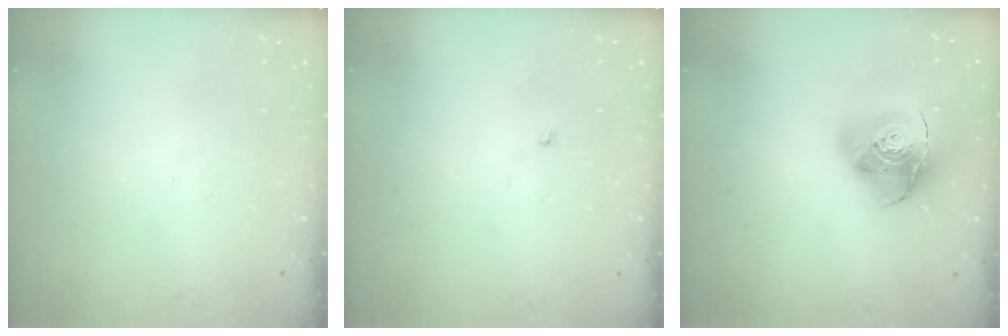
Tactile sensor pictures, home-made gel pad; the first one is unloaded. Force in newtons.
{"total": 1.9, "press": 1.9, "slide": 0.3}
{"total": 17.5, "press": 17.3, "slide": 2.1}